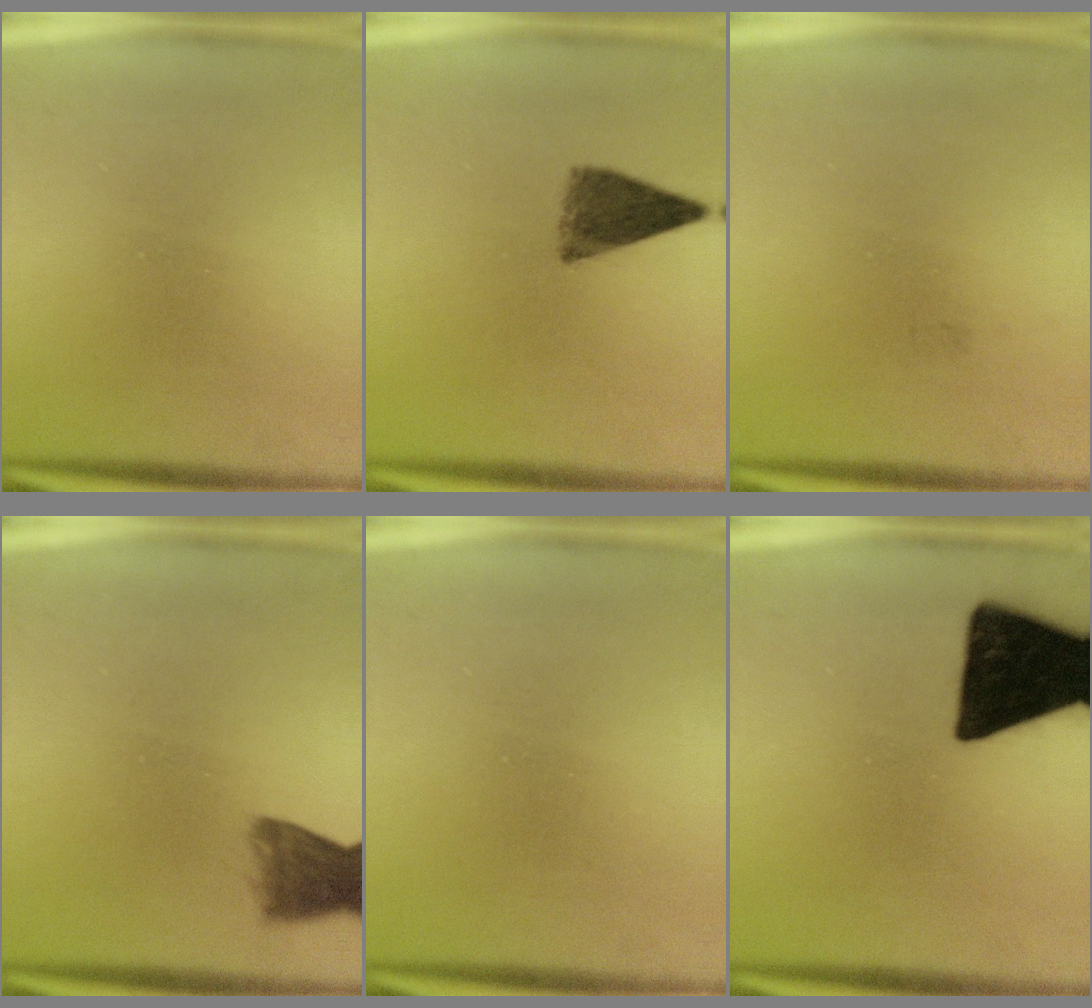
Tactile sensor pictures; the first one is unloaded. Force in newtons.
{"total": 6.0}
{"total": 0.7}
{"total": 4.6}
{"total": 0.0}
{"total": 18.0}